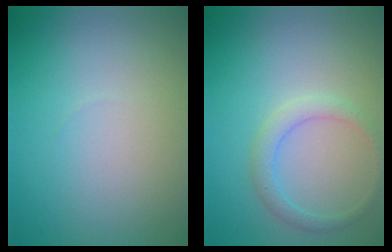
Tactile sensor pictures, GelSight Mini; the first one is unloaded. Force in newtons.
{"total": 1.9, "press": 1.9, "slide": 0.1}